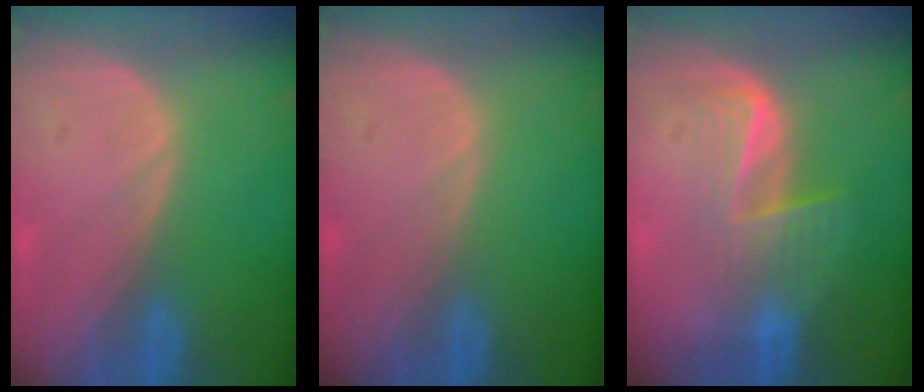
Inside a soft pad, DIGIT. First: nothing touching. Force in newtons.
{"total": 0.0}
{"total": 6.9, "press": 5.6, "slide": 4.0}